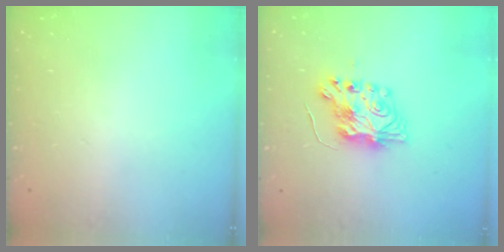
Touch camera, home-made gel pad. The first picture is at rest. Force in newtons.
{"total": 9.1, "press": 9.0, "slide": 0.8}